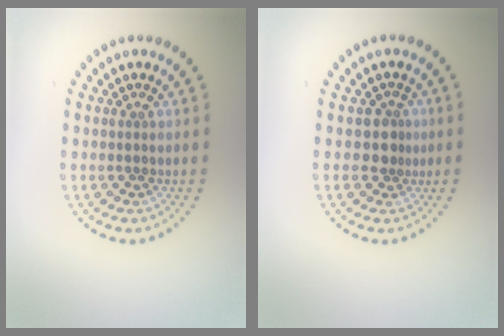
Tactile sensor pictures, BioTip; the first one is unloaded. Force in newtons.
{"total": 1.9, "press": 1.5, "slide": 1.2}